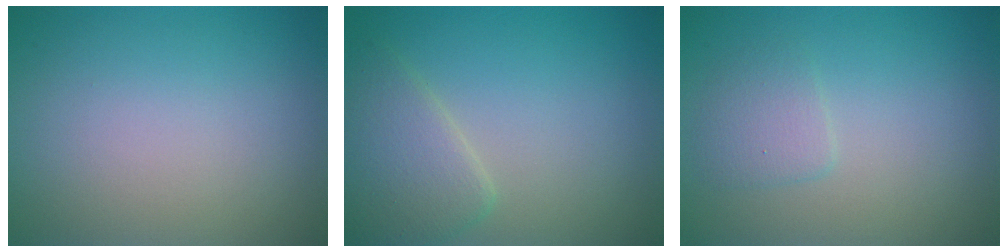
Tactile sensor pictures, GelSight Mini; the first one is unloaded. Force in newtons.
{"total": 3.5, "press": 3.5, "slide": 0.1}
{"total": 1.6, "press": 1.6, "slide": 0.1}